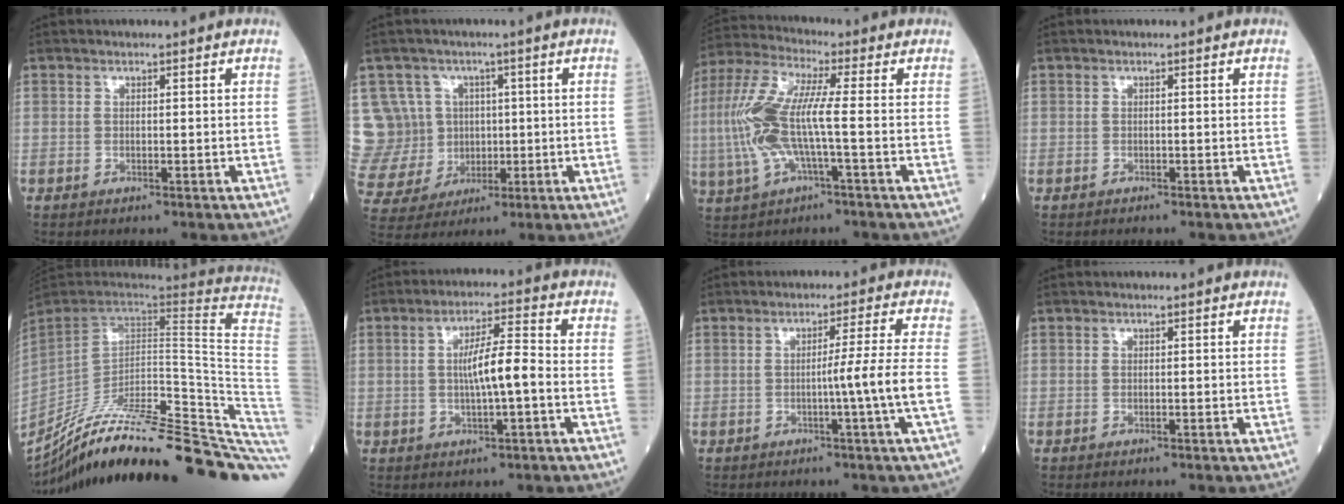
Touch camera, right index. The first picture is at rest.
{"total": 12.5, "force": [2.3, 12.1, 2.3], "torque": [-0.086, 0.053, 0.064]}
{"total": 11.8, "force": [-1.1, 1.6, 11.6], "torque": [-0.270, 0.013, -0.027]}
{"total": 0.6, "force": [-0.6, 0.1, 0.2], "torque": [-0.003, 0.000, -0.011]}
{"total": 39.6, "force": [-33.3, 2.1, 21.3], "torque": [-0.195, -0.053, -0.458]}
{"total": 6.9, "force": [-0.5, 0.5, 6.8], "torque": [-0.120, 0.007, -0.011]}
{"total": 5.6, "force": [-1.4, -2.3, 4.9], "torque": [-0.073, -0.004, -0.022]}
{"total": 0.0}